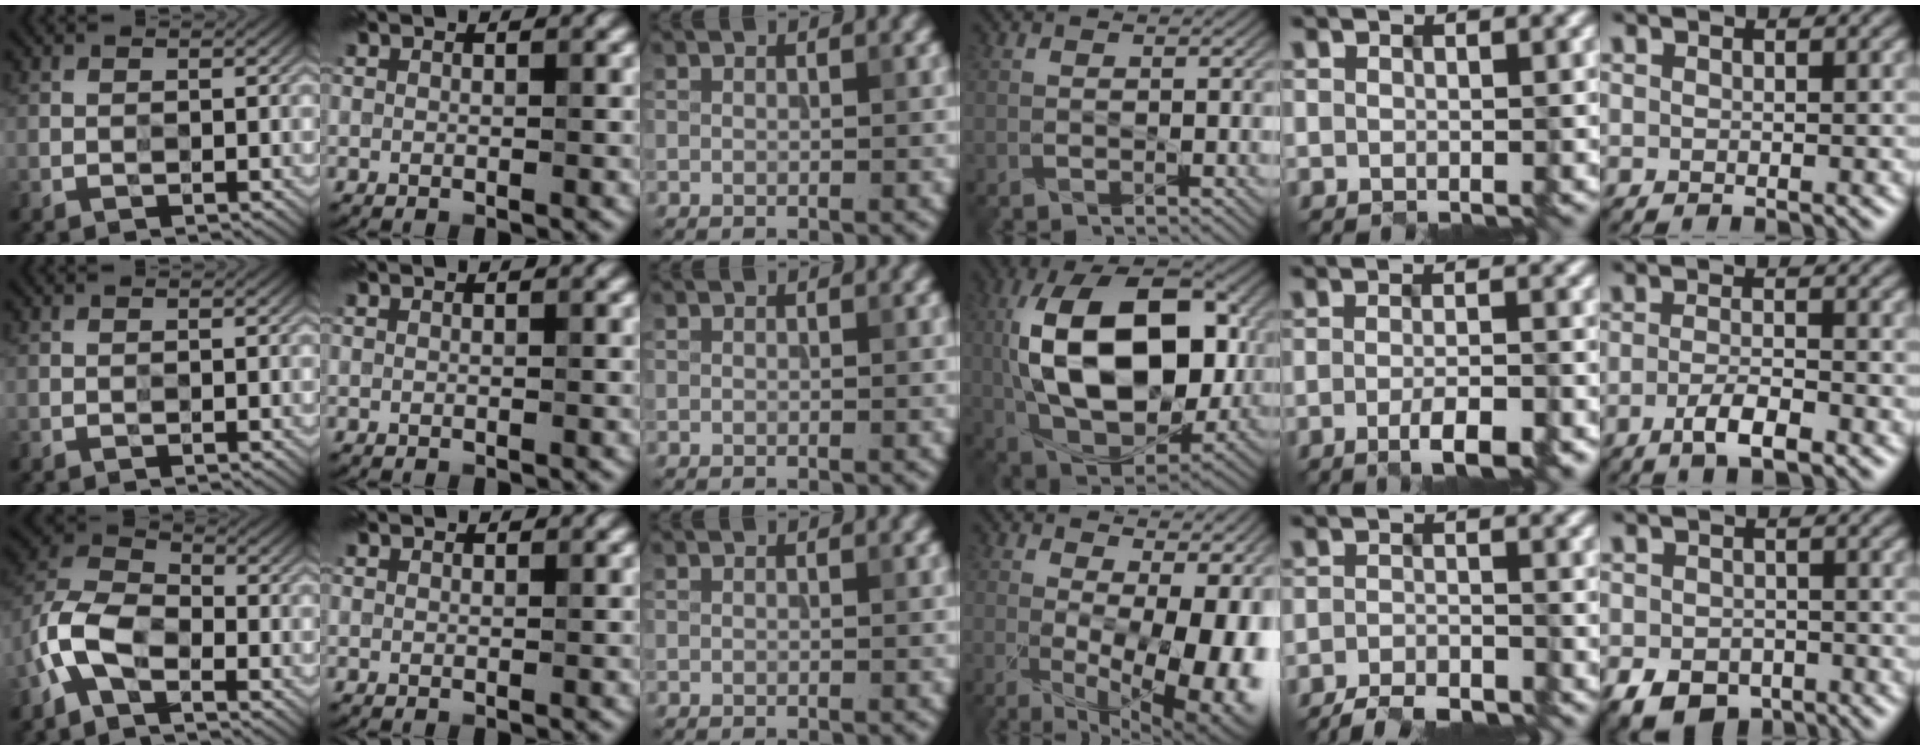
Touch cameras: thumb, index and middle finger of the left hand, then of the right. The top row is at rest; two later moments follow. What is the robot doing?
{"motion": "extract", "object": "keycard holder"}